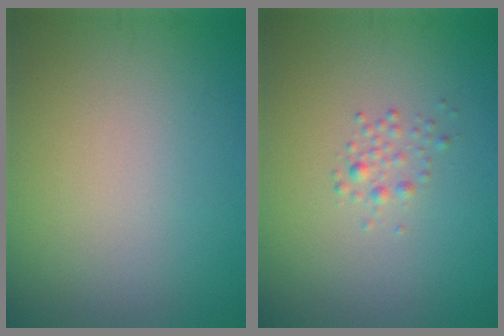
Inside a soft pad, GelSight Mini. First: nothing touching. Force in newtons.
{"total": 1.2, "press": 1.2, "slide": 0.0}